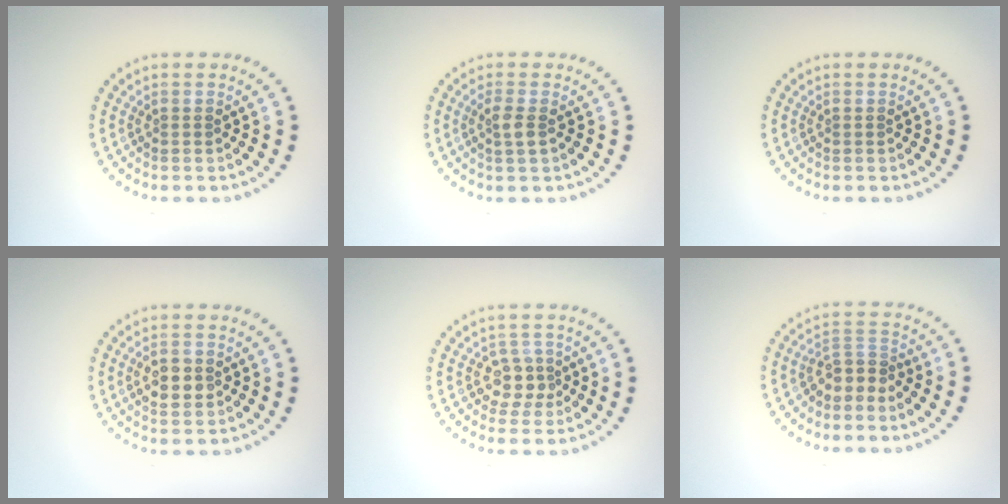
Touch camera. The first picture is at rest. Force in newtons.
{"total": 1.5, "press": 1.4, "slide": 0.6}
{"total": 0.0}
{"total": 2.5, "press": 2.5, "slide": 0.2}
{"total": 2.5, "press": 2.2, "slide": 1.2}
{"total": 2.3, "press": 1.7, "slide": 1.5}